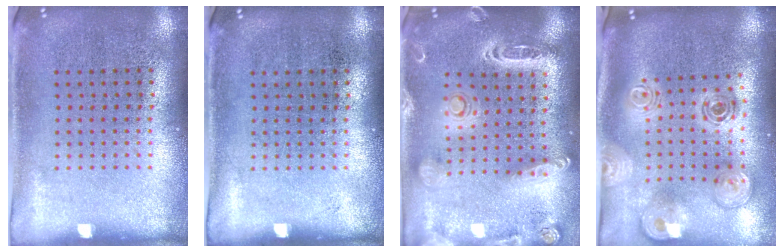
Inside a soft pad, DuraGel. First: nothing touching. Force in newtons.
{"total": 0.0}
{"total": 2.5, "press": 2.3, "slide": 1.1}
{"total": 2.1, "press": 1.8, "slide": 1.1}